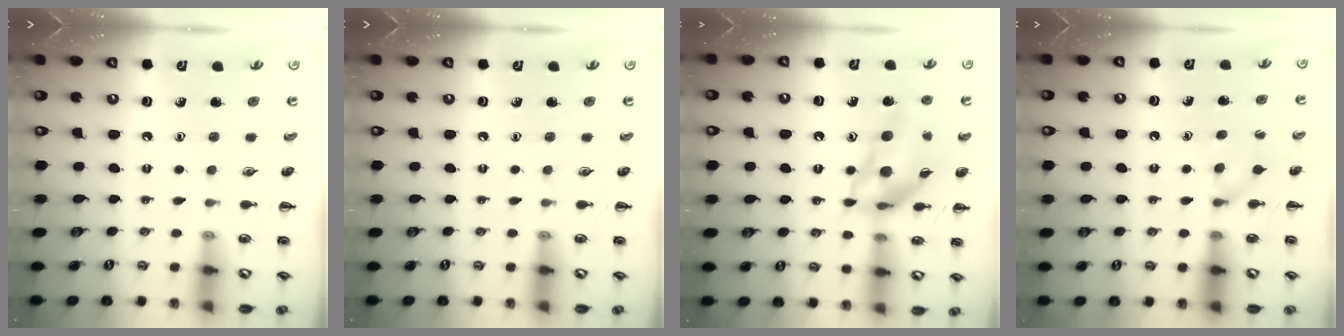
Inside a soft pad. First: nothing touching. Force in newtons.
{"total": 0.0}
{"total": 13.5, "press": 12.9, "slide": 4.2}
{"total": 4.4, "press": 4.1, "slide": 1.5}